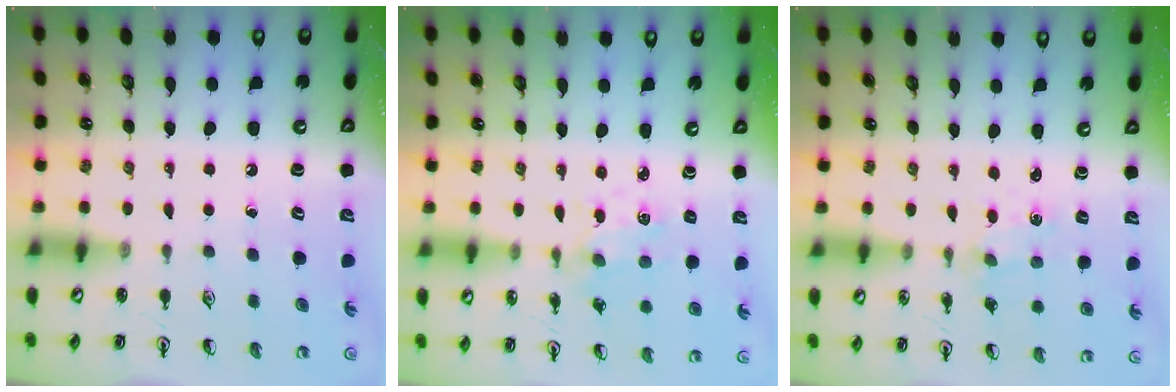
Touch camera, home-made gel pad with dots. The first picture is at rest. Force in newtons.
{"total": 1.3, "press": 1.3, "slide": 0.1}
{"total": 0.0}